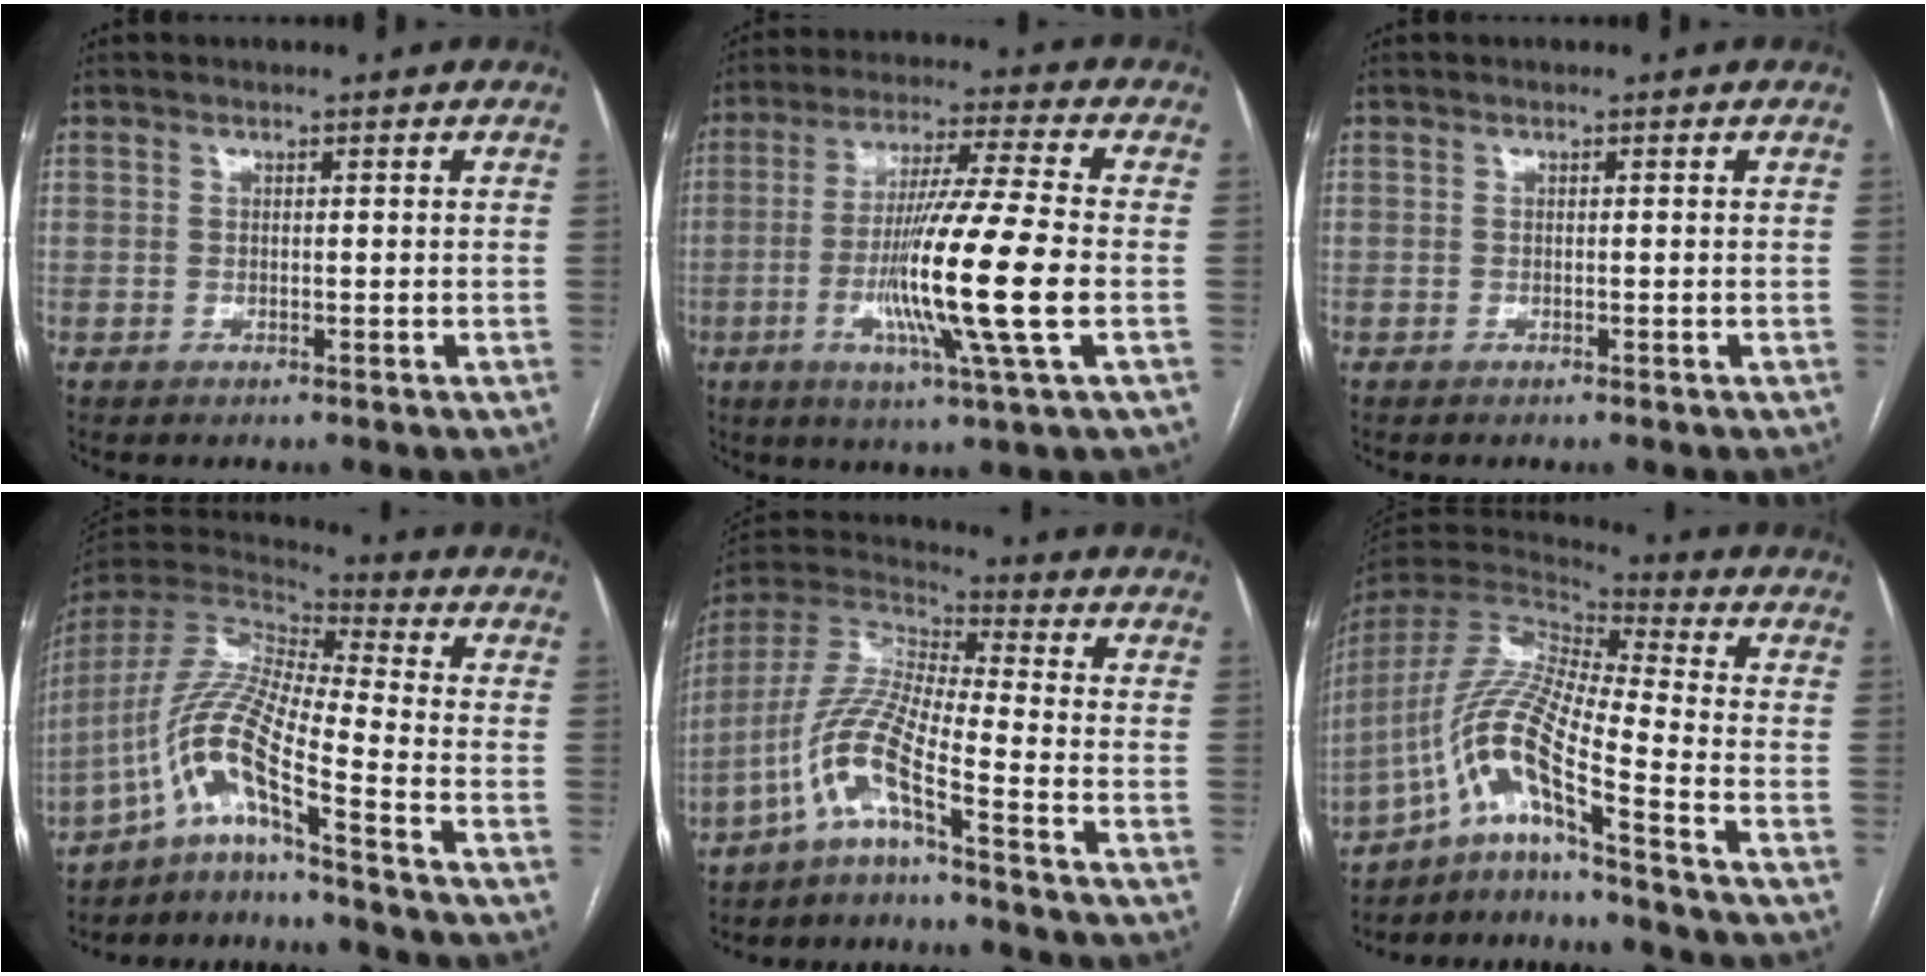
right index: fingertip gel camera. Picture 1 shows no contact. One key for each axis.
{"total": 15.6, "fx": -3.1, "fy": -1.1, "fz": 15.2, "tx": -0.285, "ty": -0.018, "tz": -0.066}
{"total": 0.0}
{"total": 12.1, "fx": -7.6, "fy": -1.0, "fz": 9.4, "tx": -0.203, "ty": 0.008, "tz": -0.144}
{"total": 9.4, "fx": -5.5, "fy": 0.0, "fz": 7.7, "tx": -0.179, "ty": 0.006, "tz": -0.116}
{"total": 13.4, "fx": -8.4, "fy": -1.2, "fz": 10.3, "tx": -0.215, "ty": 0.008, "tz": -0.157}